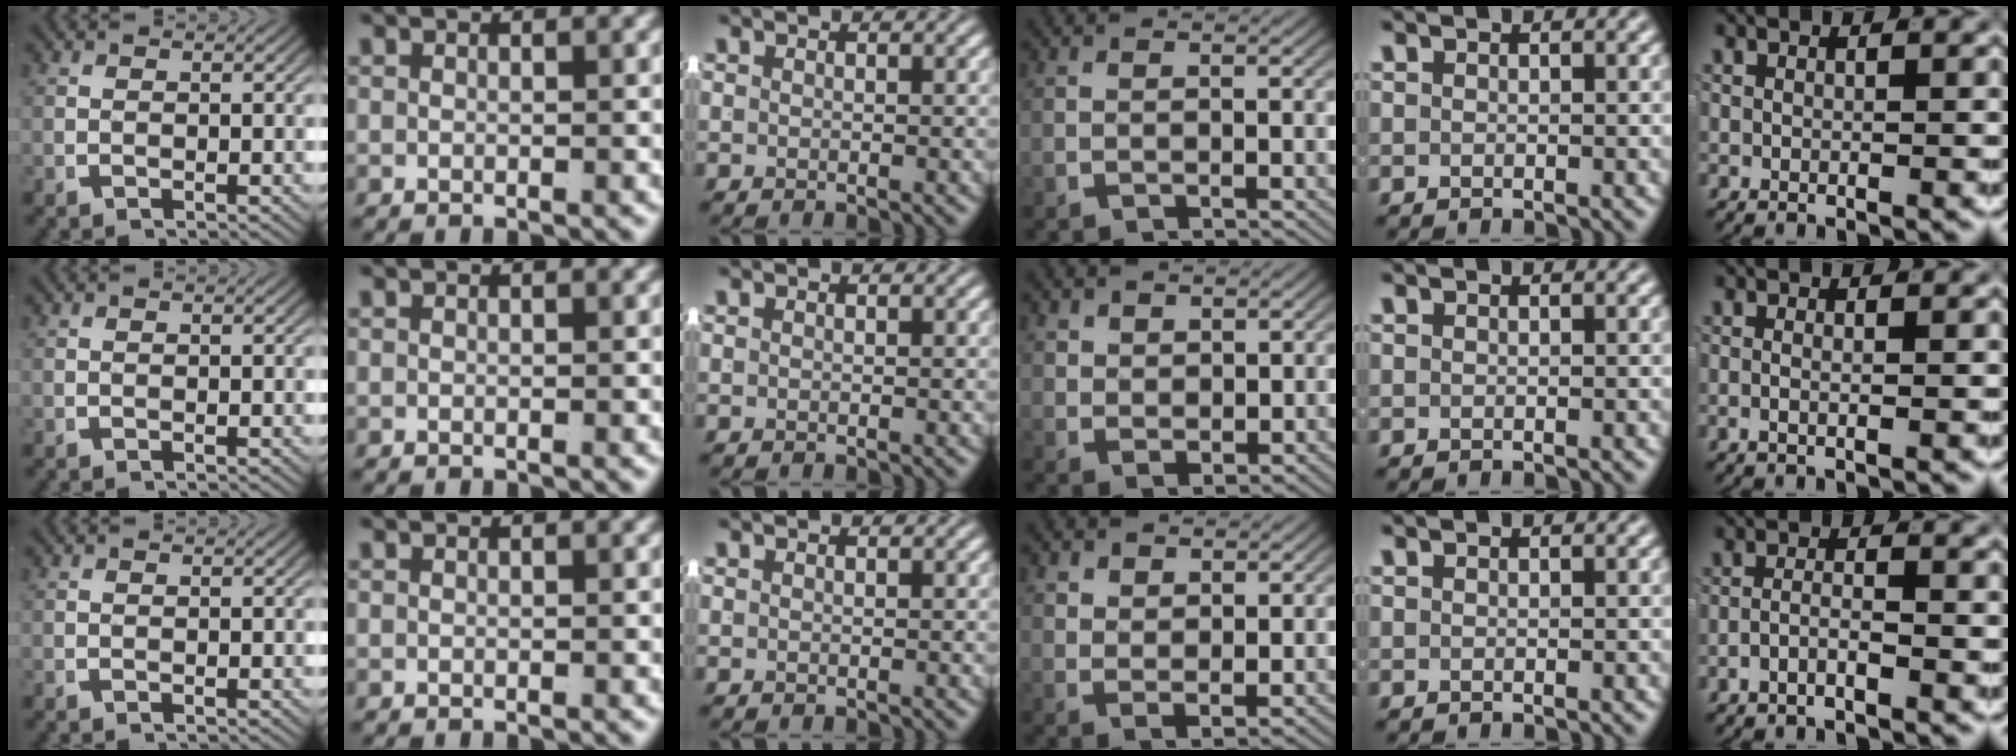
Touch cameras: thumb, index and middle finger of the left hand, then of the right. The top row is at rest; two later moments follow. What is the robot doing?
{"motion": "lift_and_place", "object": "shirt"}